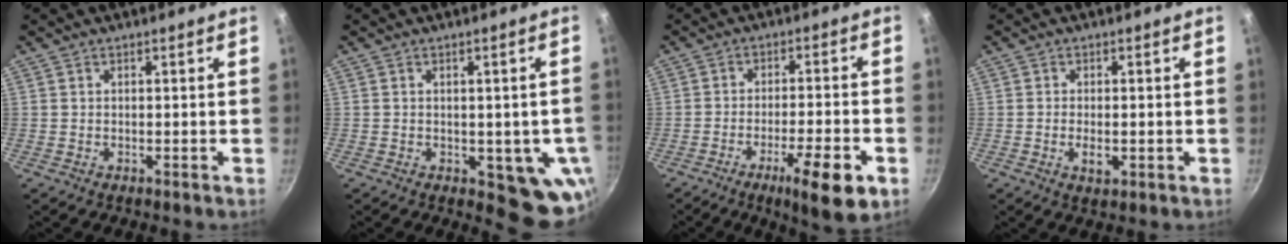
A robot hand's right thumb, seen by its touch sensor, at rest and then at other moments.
{"total": 9.8, "force": [-1.9, 5.0, 8.2], "torque": [-0.052, -0.007, -0.019]}
{"total": 11.3, "force": [-5.4, 2.1, 9.7], "torque": [-0.142, 0.019, -0.077]}
{"total": 3.2, "force": [-0.7, 1.6, 2.6], "torque": [-0.050, -0.005, -0.012]}